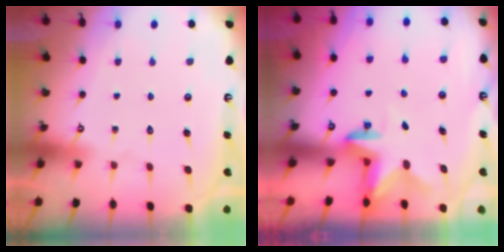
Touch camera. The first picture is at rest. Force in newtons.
{"total": 2.8, "press": 2.8, "slide": 0.6}